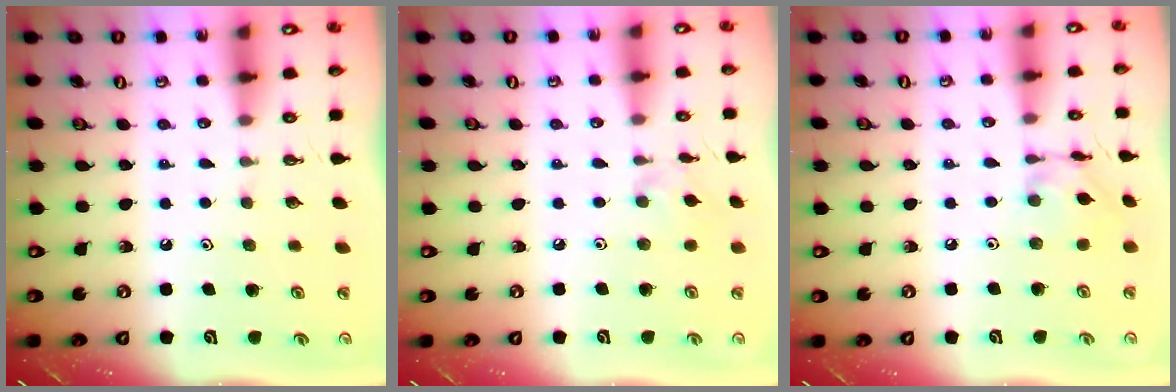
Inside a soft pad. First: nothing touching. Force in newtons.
{"total": 2.4, "press": 2.3, "slide": 0.5}
{"total": 5.6, "press": 5.6, "slide": 0.3}